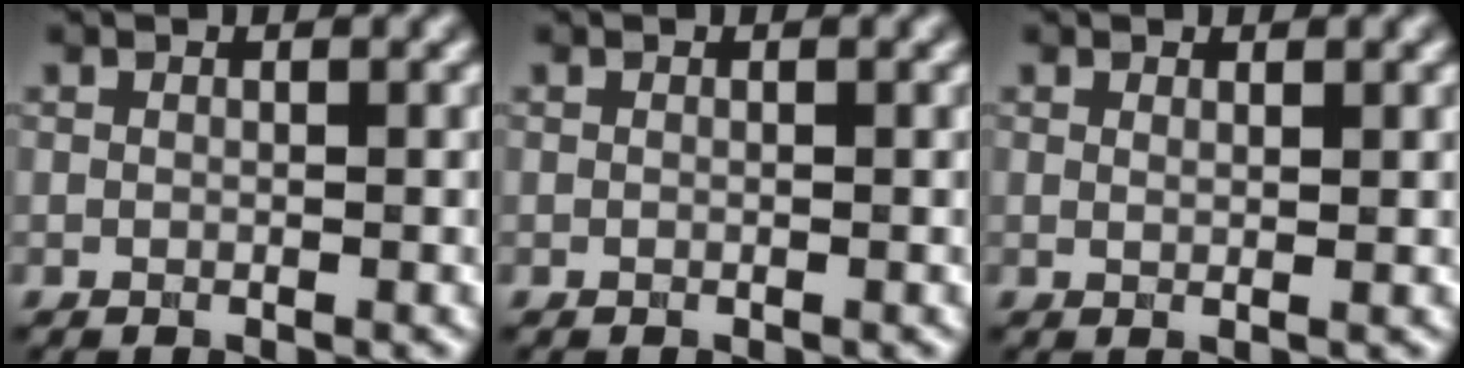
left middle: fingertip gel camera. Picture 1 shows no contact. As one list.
[{"total": 0.0}, {"total": 1.1, "force": [0.5, 0.3, 0.9], "torque": [-0.009, -0.001, 0.006]}]